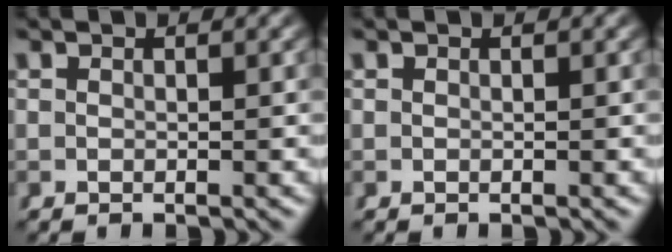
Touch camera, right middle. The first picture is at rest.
{"total": 0.0}